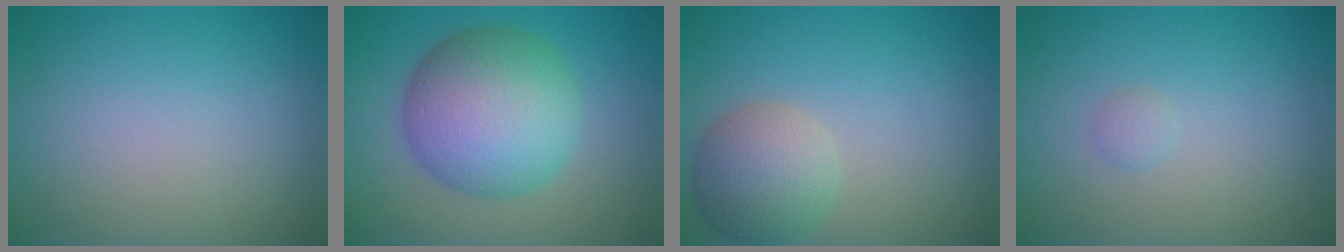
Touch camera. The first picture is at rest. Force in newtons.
{"total": 9.4, "press": 9.4, "slide": 0.1}
{"total": 4.4, "press": 4.4, "slide": 0.2}
{"total": 0.6, "press": 0.6, "slide": 0.0}